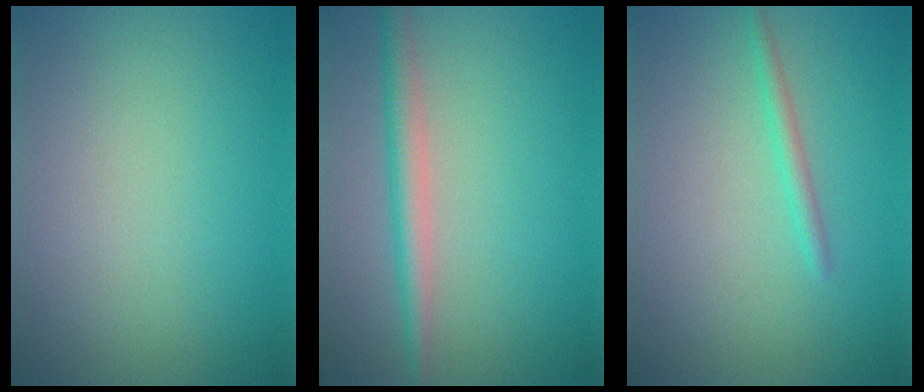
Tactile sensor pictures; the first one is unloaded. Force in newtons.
{"total": 2.7, "press": 2.7, "slide": 0.1}
{"total": 1.3, "press": 1.3, "slide": 0.0}